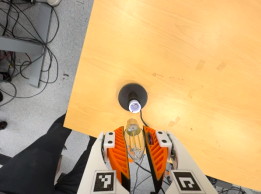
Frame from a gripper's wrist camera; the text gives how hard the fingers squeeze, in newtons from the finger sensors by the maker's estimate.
{"total": 15.6, "left": 16.0, "right": 15.2}